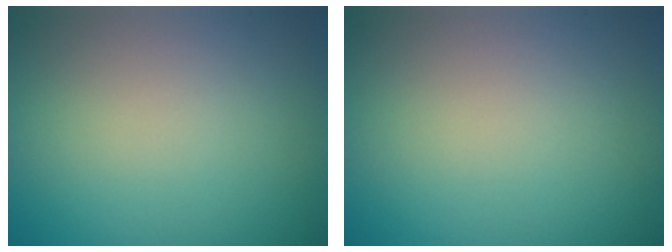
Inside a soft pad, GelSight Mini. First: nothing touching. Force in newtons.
{"total": 0.0}